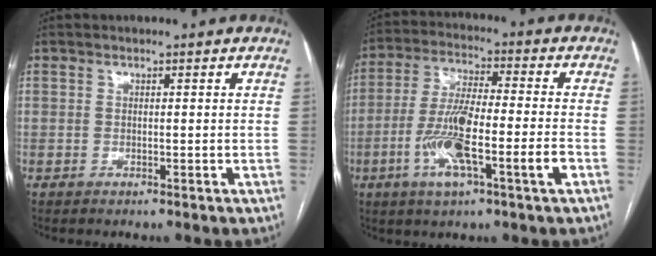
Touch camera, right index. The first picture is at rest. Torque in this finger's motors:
{"motor_torque": [1.70, -0.43, 0.80, 0.21]}